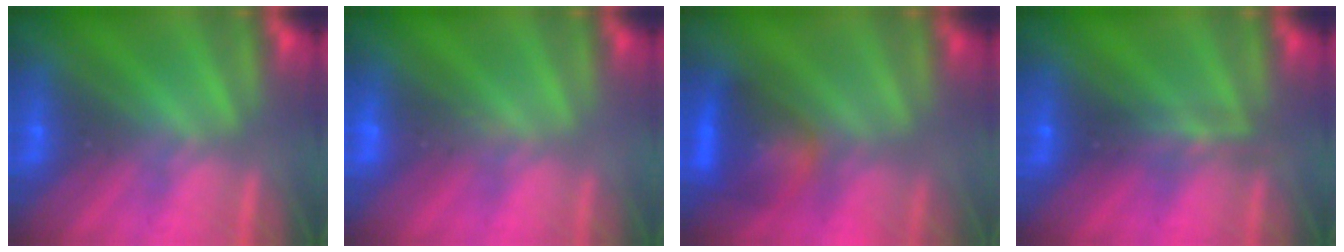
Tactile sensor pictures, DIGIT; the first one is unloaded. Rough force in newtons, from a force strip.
{"total": 2.9}
{"total": 7.0}
{"total": 2.3}